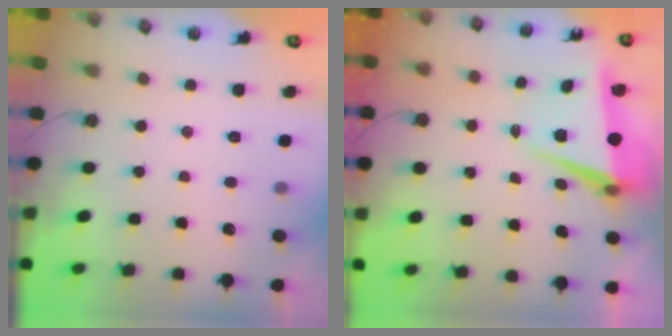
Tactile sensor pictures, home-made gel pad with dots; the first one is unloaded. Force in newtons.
{"total": 5.7, "press": 5.3, "slide": 2.0}